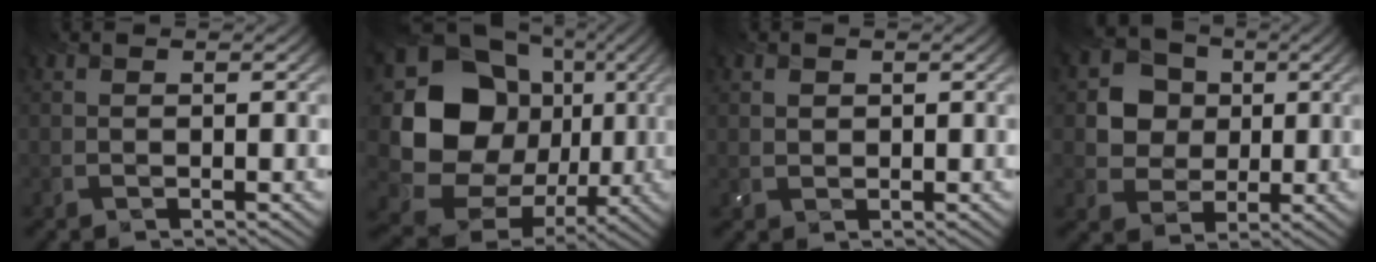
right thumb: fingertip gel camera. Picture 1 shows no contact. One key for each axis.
{"total": 18.9, "fx": 1.4, "fy": 16.1, "fz": 9.9, "tx": -0.223, "ty": -0.023, "tz": 0.035}
{"total": 1.2, "fx": 0.5, "fy": 1.0, "fz": 0.3, "tx": -0.012, "ty": -0.002, "tz": 0.012}
{"total": 6.6, "fx": 1.0, "fy": 5.8, "fz": 2.9, "tx": -0.072, "ty": 0.006, "tz": 0.003}